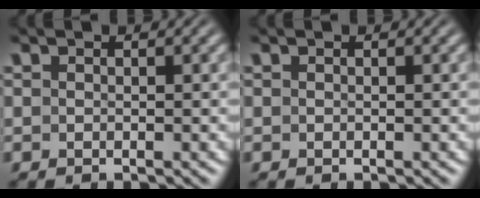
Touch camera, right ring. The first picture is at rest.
{"total": 0.0}